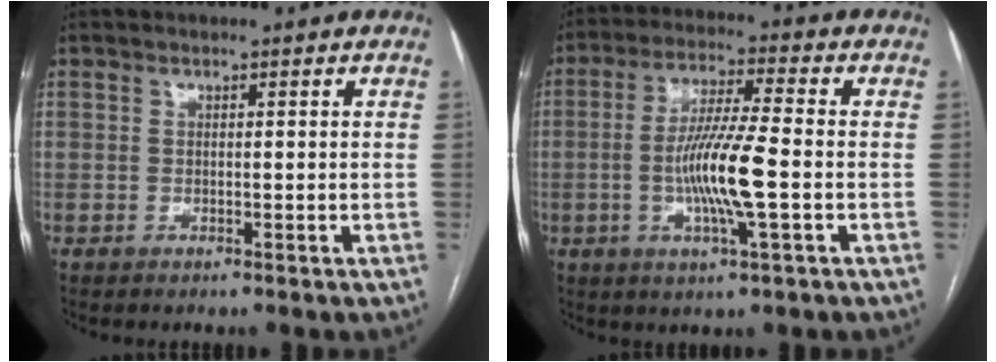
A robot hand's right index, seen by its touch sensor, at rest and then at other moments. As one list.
[{"total": 10.5, "force": [-2.0, 0.4, 10.3], "torque": [-0.201, -0.006, -0.042]}]